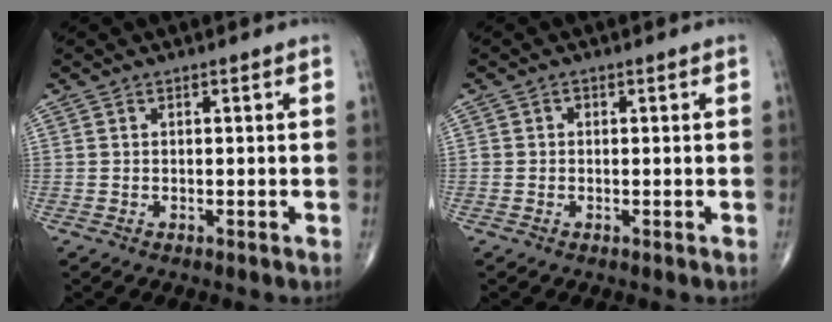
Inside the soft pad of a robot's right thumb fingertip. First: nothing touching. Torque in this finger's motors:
{"motor_torque": [0.09, 0.32, 0.30, 0.07, -0.05]}